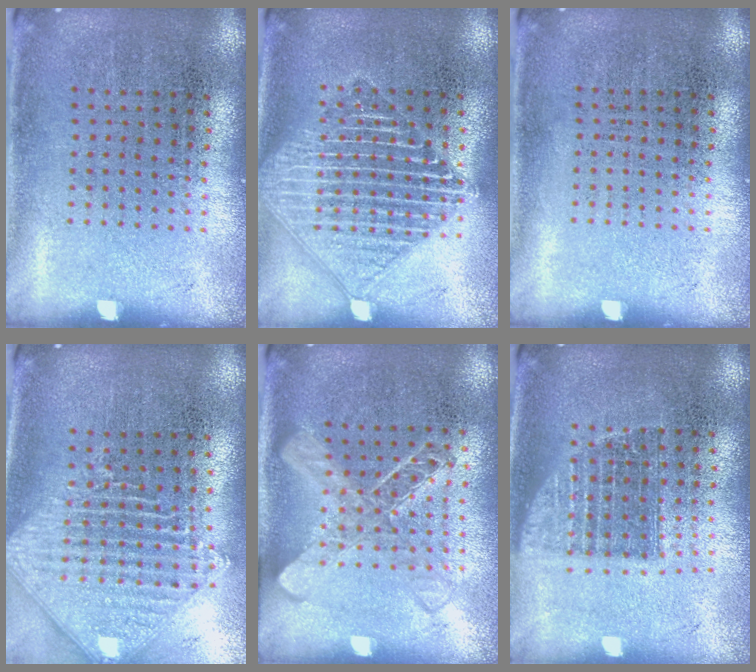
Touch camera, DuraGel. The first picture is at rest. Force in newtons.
{"total": 2.3, "press": 2.3, "slide": 0.4}
{"total": 0.0}
{"total": 2.2, "press": 1.8, "slide": 1.3}
{"total": 1.6, "press": 1.5, "slide": 0.6}
{"total": 1.3, "press": 1.0, "slide": 0.8}